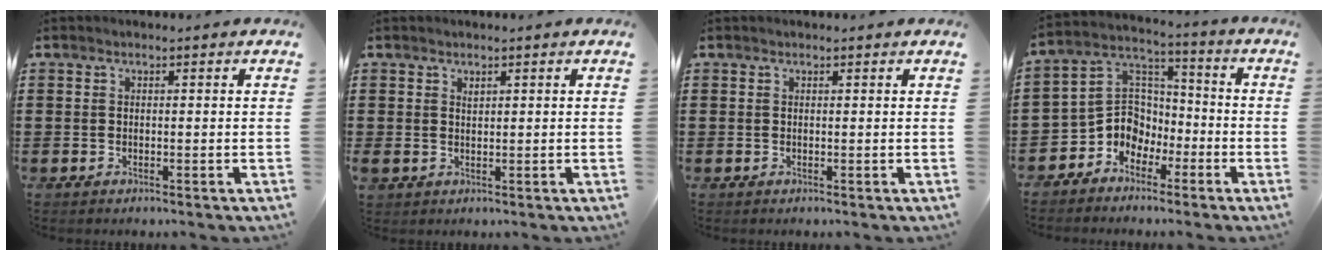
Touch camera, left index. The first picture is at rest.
{"total": 1.1, "force": [0.8, 0.7, 0.3], "torque": [-0.008, 0.003, 0.015]}
{"total": 0.0}
{"total": 6.9, "force": [-3.5, 5.8, 1.4], "torque": [-0.059, 0.002, -0.075]}